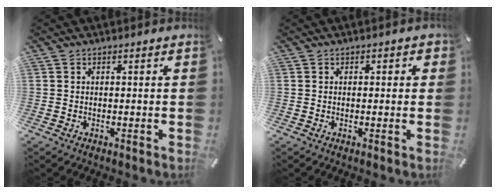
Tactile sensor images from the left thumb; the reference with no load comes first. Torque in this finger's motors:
{"motor_torque": [-0.31, -0.27, 0.02, 0.09, -0.01]}